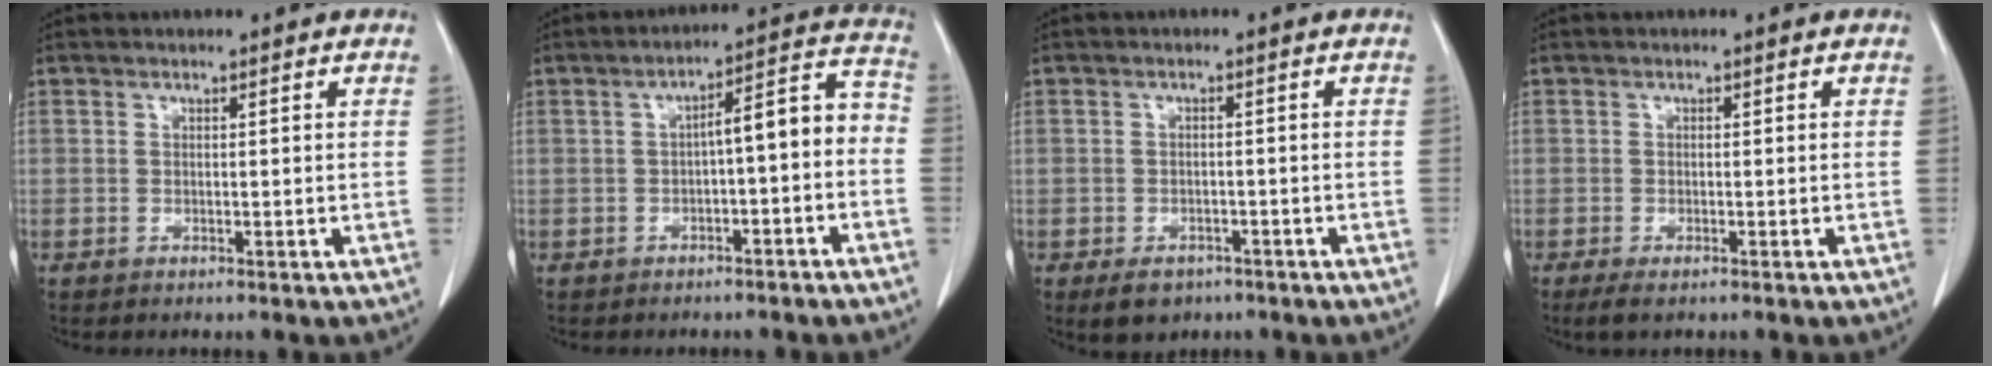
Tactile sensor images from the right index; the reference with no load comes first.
{"total": 7.9, "force": [-1.6, 2.0, 7.4], "torque": [-0.097, 0.044, -0.020]}
{"total": 4.2, "force": [-2.7, 2.8, 1.5], "torque": [-0.018, 0.001, -0.032]}
{"total": 2.1, "force": [-1.4, 0.6, 1.4], "torque": [-0.026, -0.005, -0.021]}